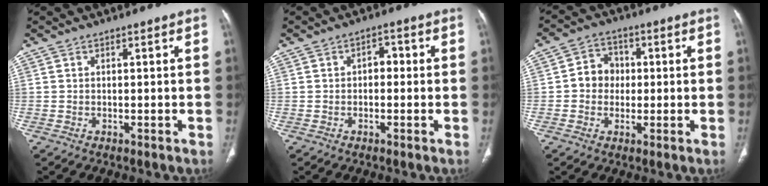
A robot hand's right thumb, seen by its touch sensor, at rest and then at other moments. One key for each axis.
{"total": 2.6, "fx": -0.1, "fy": 1.9, "fz": 1.8, "tx": -0.012, "ty": 0.012, "tz": -0.010}
{"total": 6.2, "fx": 0.0, "fy": 5.5, "fz": 2.8, "tx": -0.018, "ty": 0.014, "tz": -0.009}